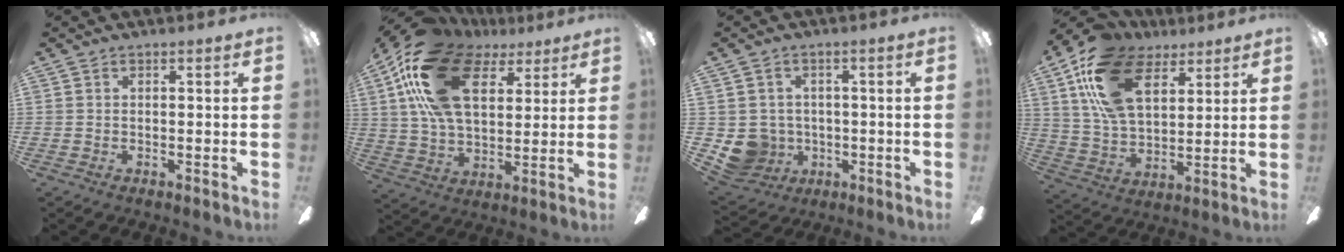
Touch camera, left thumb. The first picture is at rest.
{"total": 24.7, "force": [10.6, 14.8, 16.7], "torque": [-0.327, -0.024, 0.186]}
{"total": 7.4, "force": [-1.1, 7.1, 1.6], "torque": [-0.077, 0.006, -0.016]}
{"total": 19.0, "force": [10.2, 11.5, 11.1], "torque": [-0.226, -0.028, 0.189]}